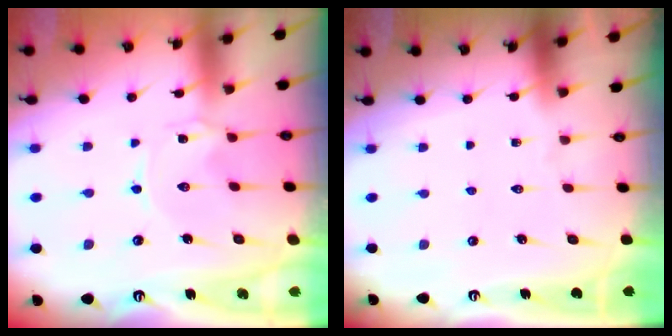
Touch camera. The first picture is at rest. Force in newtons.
{"total": 0.0}